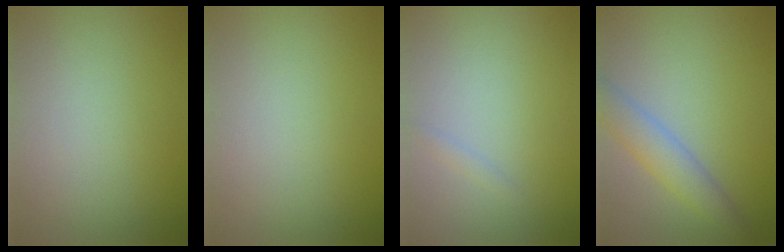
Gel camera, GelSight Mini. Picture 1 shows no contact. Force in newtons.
{"total": 0.0}
{"total": 0.6, "press": 0.6, "slide": 0.1}
{"total": 3.4, "press": 3.4, "slide": 0.3}